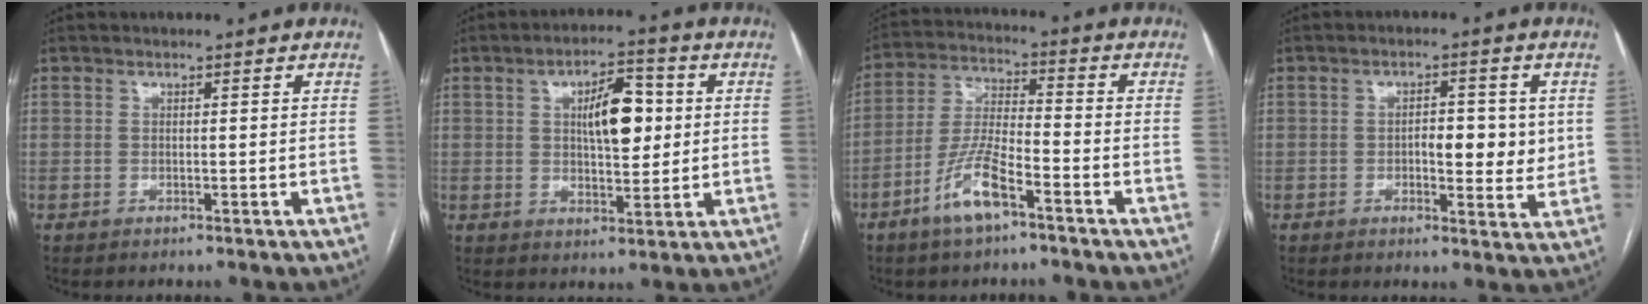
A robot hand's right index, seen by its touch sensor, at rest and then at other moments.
{"total": 8.6, "force": [1.7, 3.2, 7.8], "torque": [-0.127, 0.014, 0.028]}
{"total": 9.1, "force": [-5.3, 1.9, 7.2], "torque": [-0.155, -0.003, -0.101]}
{"total": 6.3, "force": [0.3, 2.6, 5.7], "torque": [-0.074, 0.000, 0.004]}